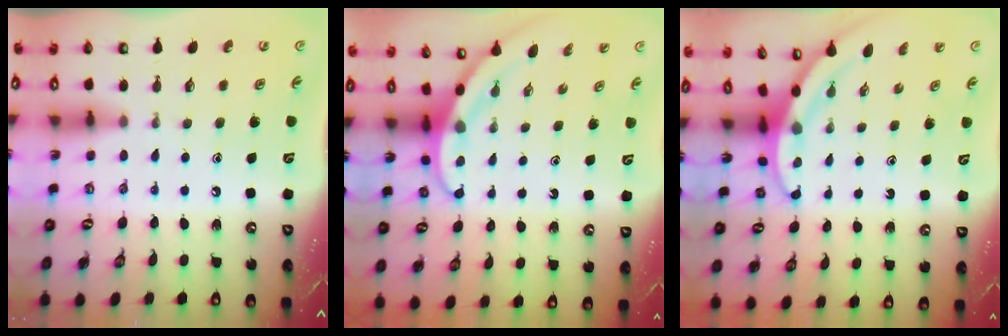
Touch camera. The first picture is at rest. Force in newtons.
{"total": 3.8, "press": 3.7, "slide": 0.3}
{"total": 3.3, "press": 3.3, "slide": 0.1}